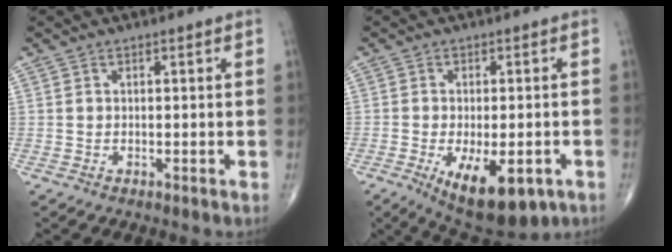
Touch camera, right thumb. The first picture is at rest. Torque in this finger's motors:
{"motor_torque": [-0.03, 0.52, -0.13, -0.23, 0.04]}